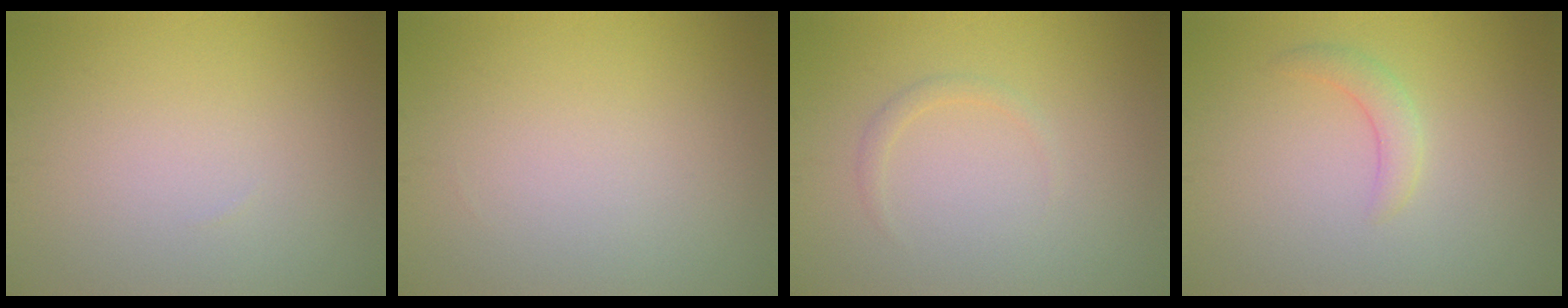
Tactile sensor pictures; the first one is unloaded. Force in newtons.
{"total": 0.0}
{"total": 0.9, "press": 0.9, "slide": 0.1}
{"total": 1.8, "press": 1.8, "slide": 0.1}